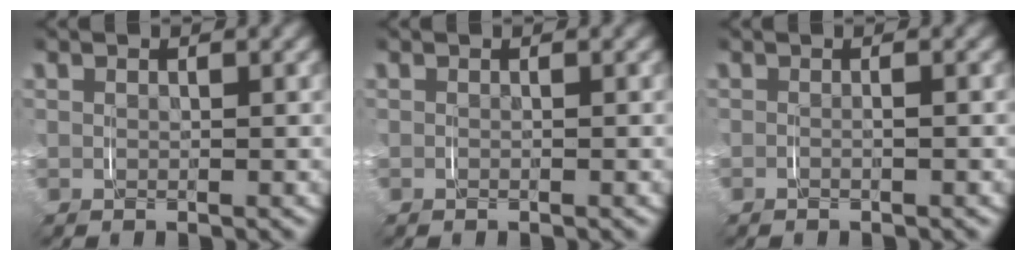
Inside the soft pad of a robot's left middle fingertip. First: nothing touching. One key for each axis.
{"total": 0.0}
{"total": 0.8, "fx": -0.5, "fy": -0.6, "fz": -0.1, "tx": 0.002, "ty": 0.002, "tz": -0.014}